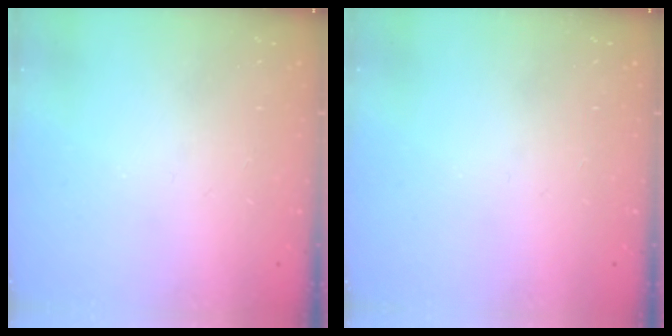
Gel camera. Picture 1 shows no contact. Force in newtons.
{"total": 0.0}